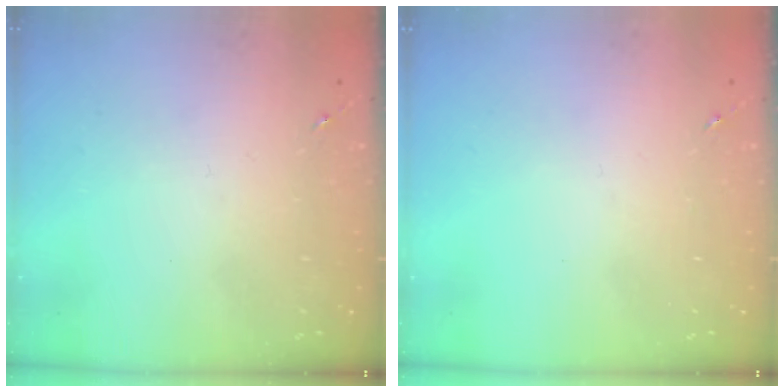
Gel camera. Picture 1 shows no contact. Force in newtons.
{"total": 0.0}